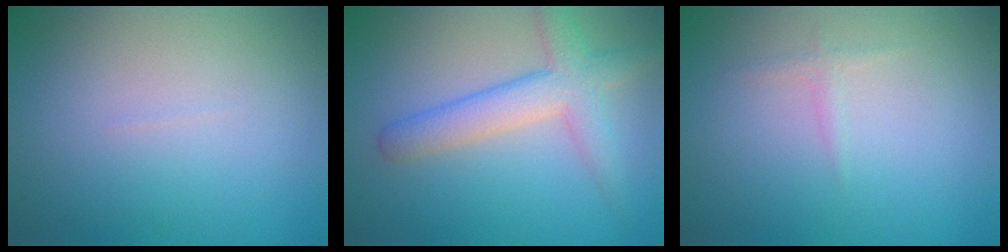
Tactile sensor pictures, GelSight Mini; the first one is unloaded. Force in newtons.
{"total": 4.4, "press": 4.4, "slide": 0.1}
{"total": 0.7, "press": 0.7, "slide": 0.0}